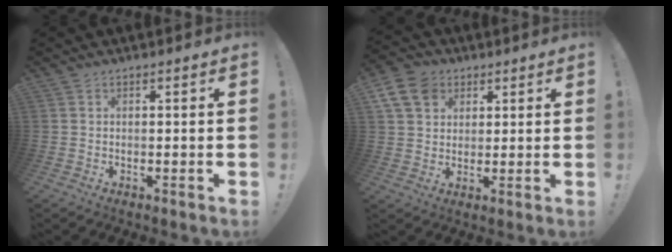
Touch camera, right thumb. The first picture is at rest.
{"total": 10.6, "force": [5.0, 8.2, 4.5], "torque": [-0.083, -0.019, 0.101]}